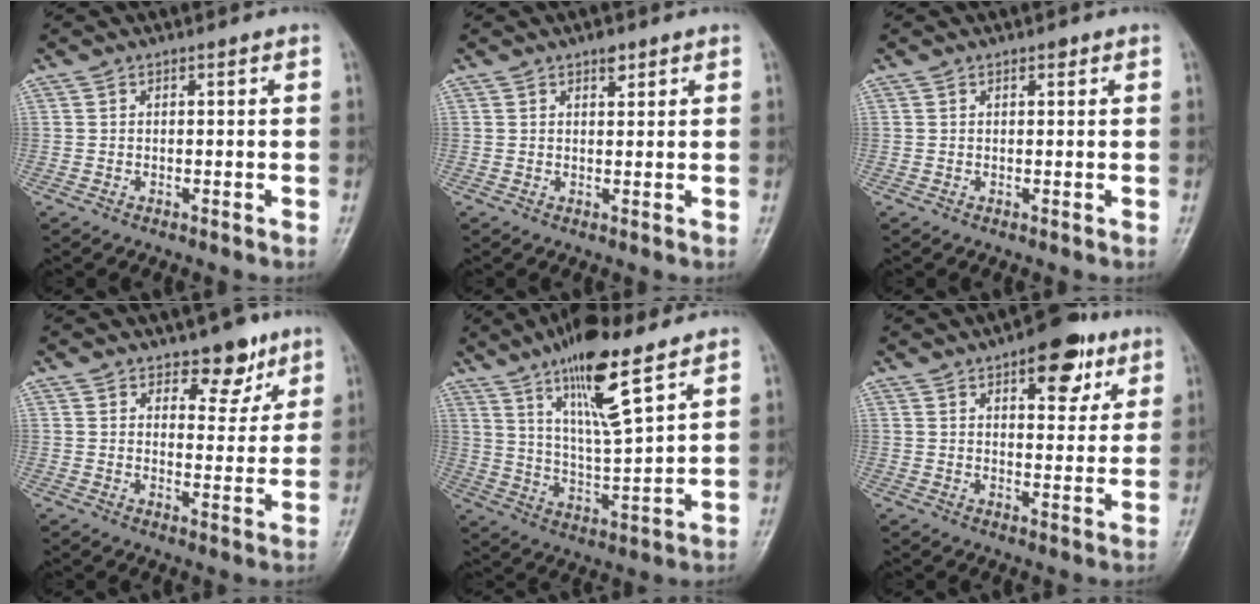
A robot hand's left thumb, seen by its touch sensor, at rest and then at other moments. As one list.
[{"total": 2.0, "force": [1.4, 0.9, 1.1], "torque": [-0.008, -0.006, 0.020]}, {"total": 0.8, "force": [0.5, 0.4, 0.4], "torque": [-0.002, -0.002, 0.005]}, {"total": 6.7, "force": [4.8, 3.8, 2.9], "torque": [-0.004, -0.031, 0.069]}, {"total": 14.9, "force": [9.2, 3.1, 11.2], "torque": [-0.188, -0.051, 0.171]}, {"total": 10.9, "force": [5.9, 5.1, 7.5], "torque": [-0.067, -0.023, 0.079]}]